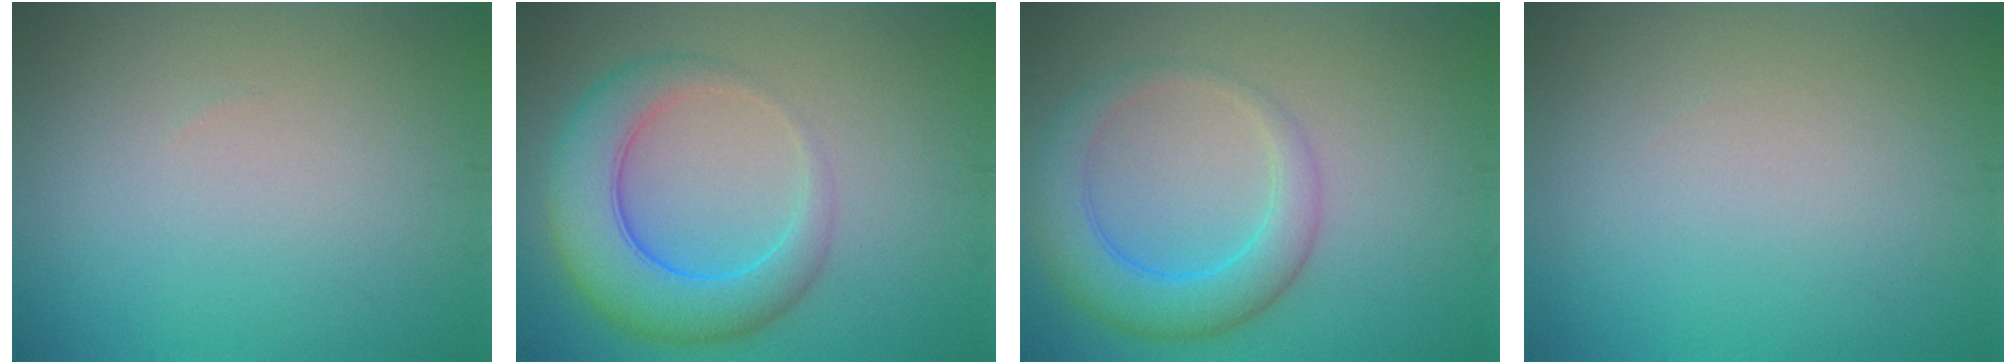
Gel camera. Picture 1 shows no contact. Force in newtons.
{"total": 6.9, "press": 6.9, "slide": 0.3}
{"total": 4.9, "press": 4.9, "slide": 0.2}
{"total": 0.0}